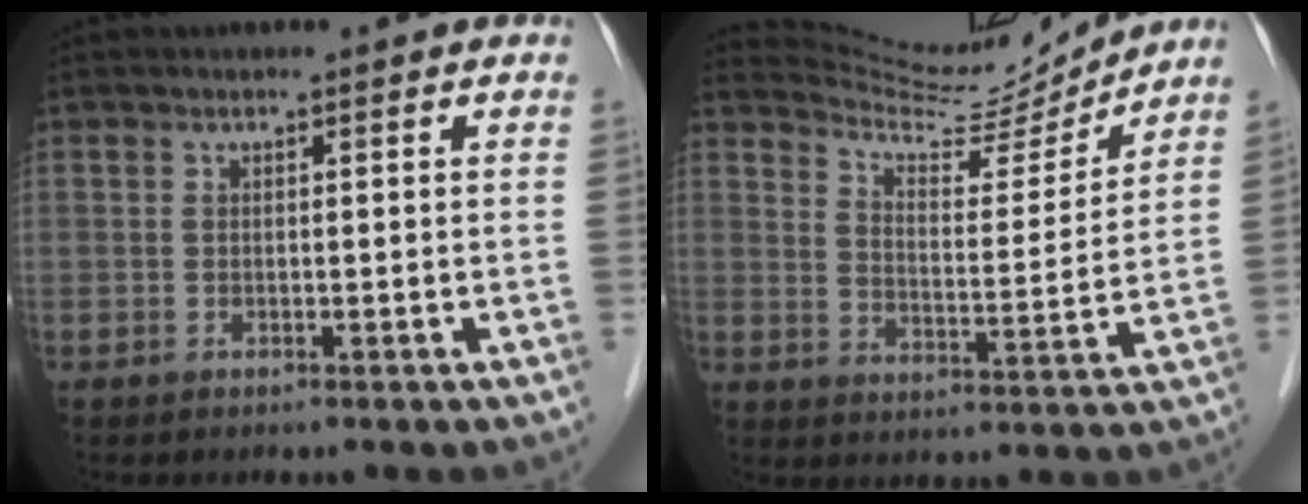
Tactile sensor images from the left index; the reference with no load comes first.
{"total": 12.2, "force": [12.0, 1.0, 1.6], "torque": [-0.033, -0.013, 0.187]}